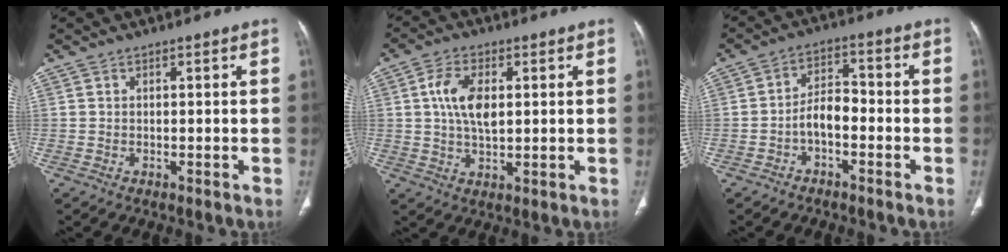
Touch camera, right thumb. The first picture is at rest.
{"total": 8.0, "force": [1.6, 4.3, 6.6], "torque": [-0.124, -0.002, 0.029]}
{"total": 5.5, "force": [-2.2, 3.0, 4.0], "torque": [-0.059, 0.036, -0.046]}